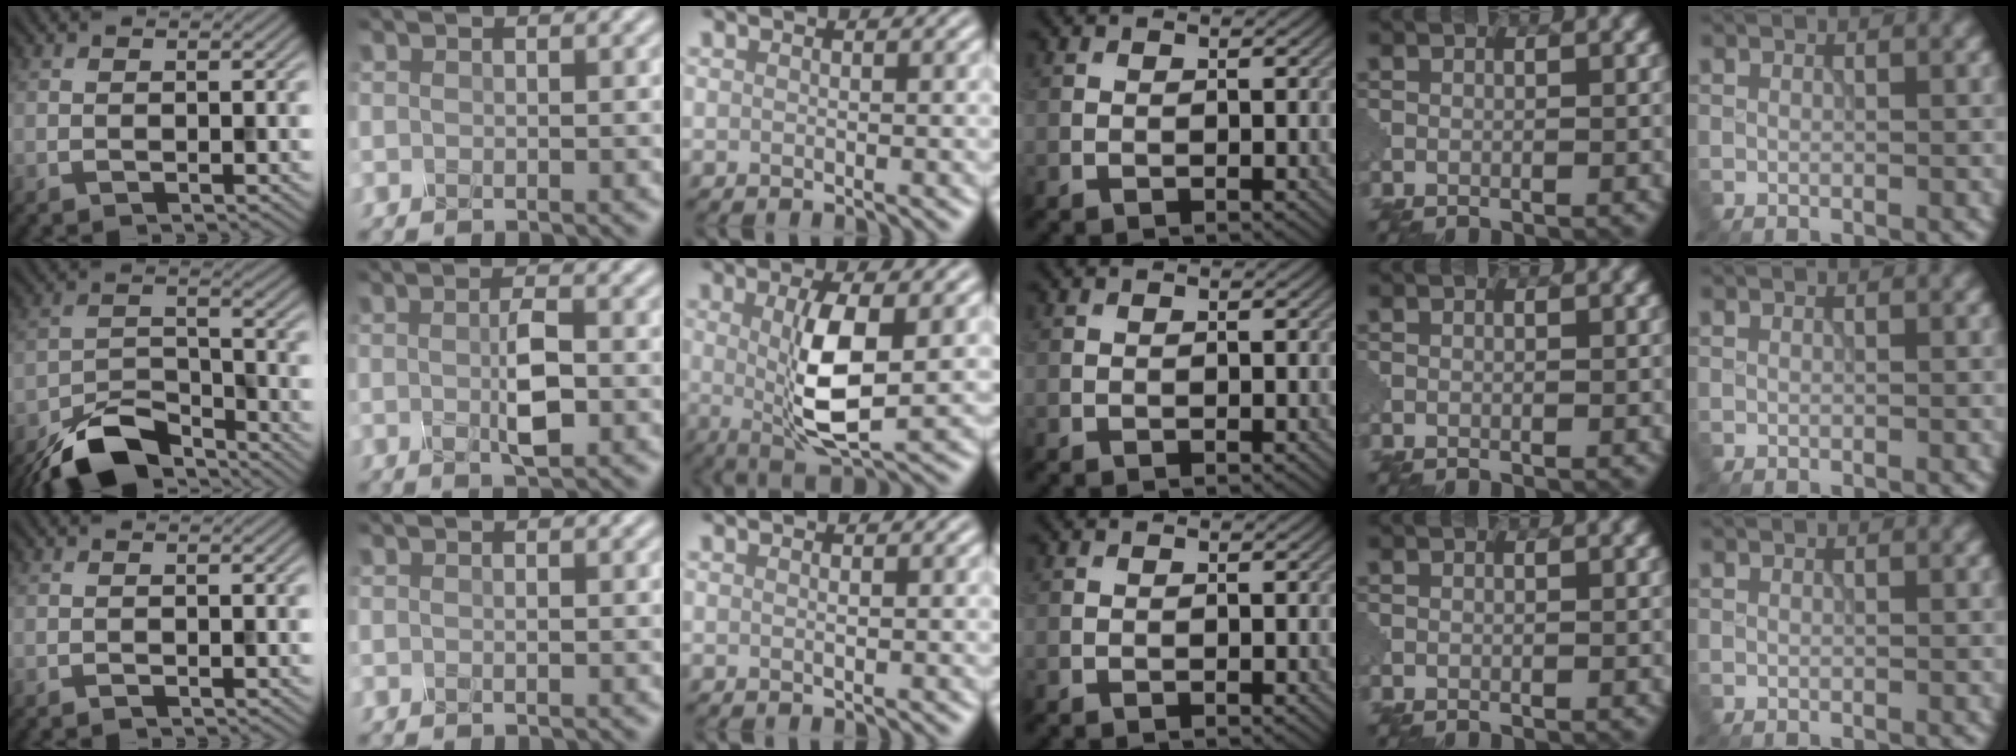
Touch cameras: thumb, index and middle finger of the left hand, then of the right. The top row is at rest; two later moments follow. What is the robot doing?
{"motion": "press", "object": "mechanical pencil"}